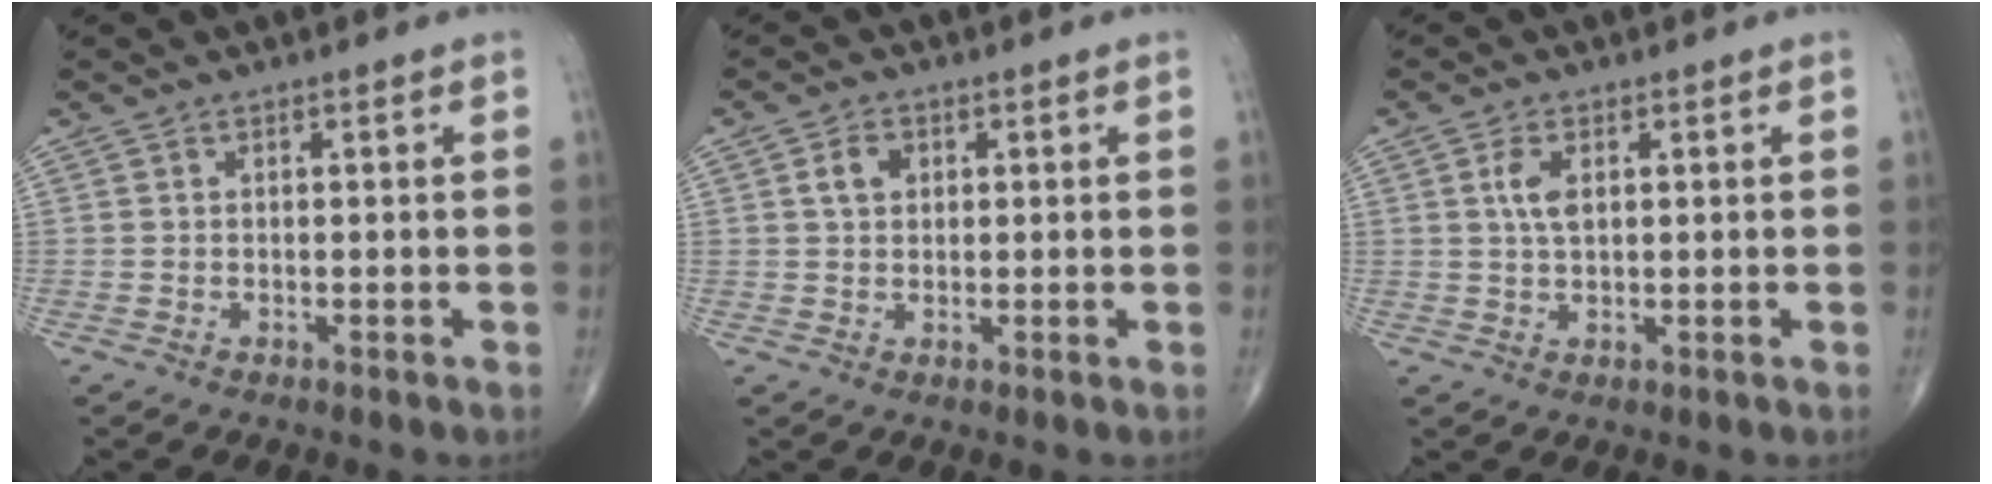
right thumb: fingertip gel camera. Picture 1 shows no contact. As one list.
[{"total": 3.6, "force": [1.1, 2.7, 2.2], "torque": [-0.030, 0.001, 0.020]}, {"total": 3.8, "force": [1.1, 1.9, 3.1], "torque": [-0.064, 0.000, 0.022]}]